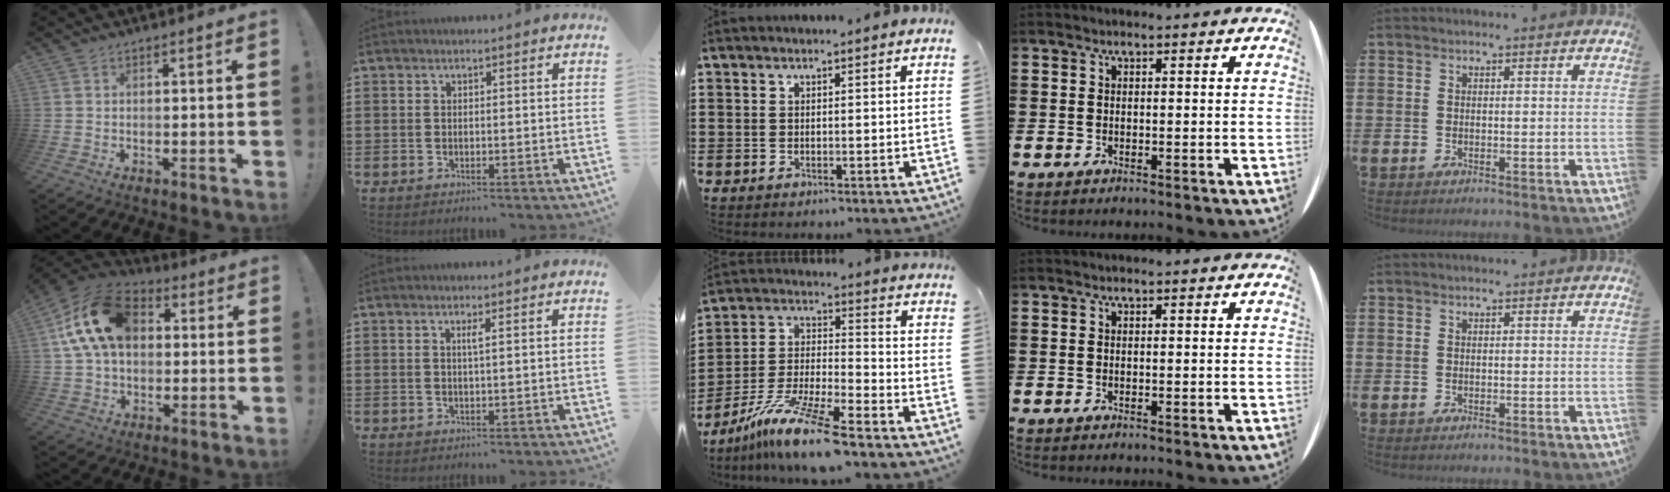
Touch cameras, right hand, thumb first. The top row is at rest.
{"thumb": {"total": 18.8, "force": [4.5, 13.0, 12.8], "torque": [-0.216, 0.007, 0.087]}, "index": {"total": 1.1, "force": [0.4, -0.2, 1.0], "torque": [-0.019, -0.004, 0.005]}, "middle": {"total": 11.0, "force": [-9.1, -0.3, 6.2], "torque": [-0.136, -0.003, -0.184]}}